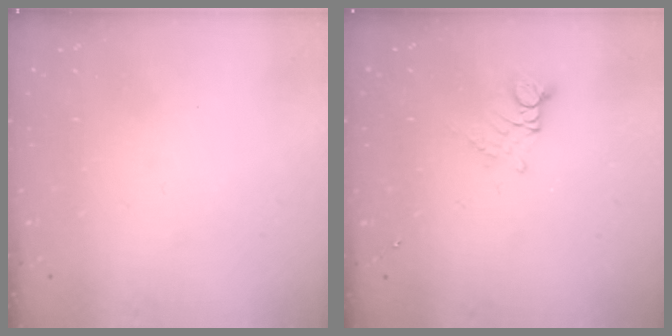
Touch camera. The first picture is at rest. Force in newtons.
{"total": 5.0, "press": 5.0, "slide": 0.5}